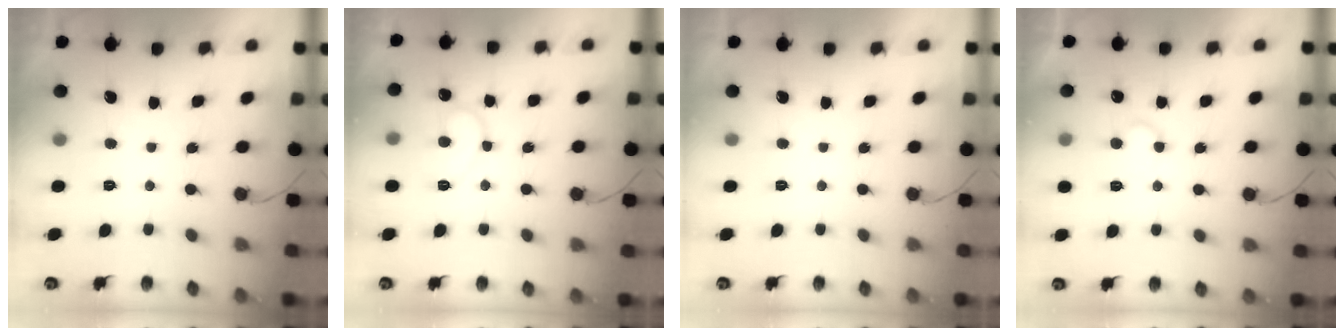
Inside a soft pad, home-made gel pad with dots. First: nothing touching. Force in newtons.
{"total": 10.0, "press": 9.9, "slide": 1.0}
{"total": 0.0}
{"total": 5.8, "press": 5.7, "slide": 0.5}